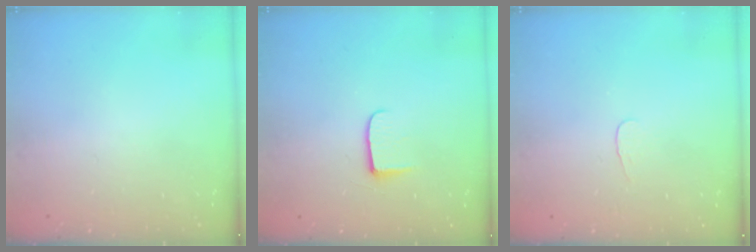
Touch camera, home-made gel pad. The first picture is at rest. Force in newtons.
{"total": 7.4, "press": 7.4, "slide": 0.6}
{"total": 2.8, "press": 2.7, "slide": 0.3}